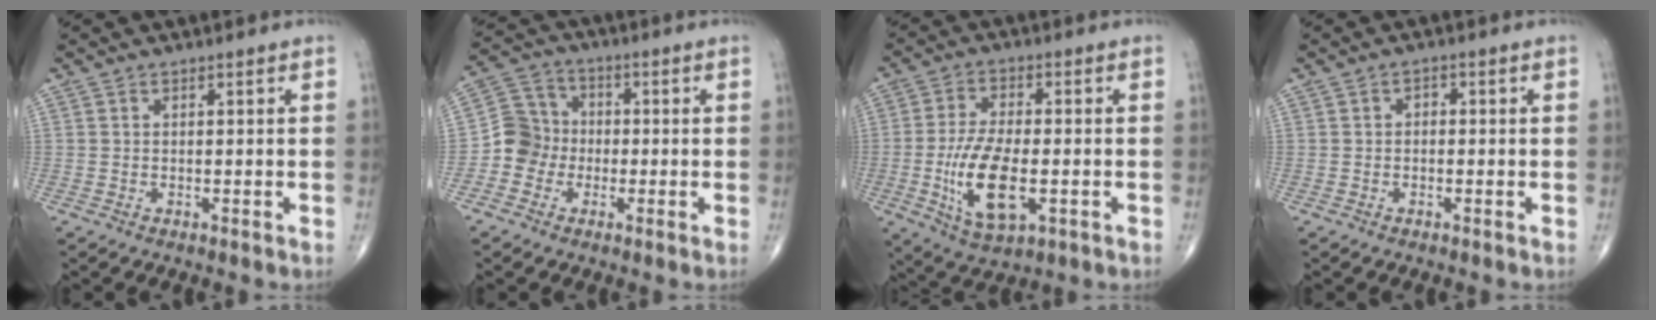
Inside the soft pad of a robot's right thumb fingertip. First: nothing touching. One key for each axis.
{"total": 7.3, "fx": -2.0, "fy": 6.8, "fz": 1.9, "tx": -0.006, "ty": 0.027, "tz": -0.049}
{"total": 12.5, "fx": -2.7, "fy": 5.5, "fz": 10.9, "tx": -0.209, "ty": -0.002, "tz": -0.043}
{"total": 1.2, "fx": -0.1, "fy": 0.9, "fz": 0.8, "tx": 0.000, "ty": 0.006, "tz": -0.007}